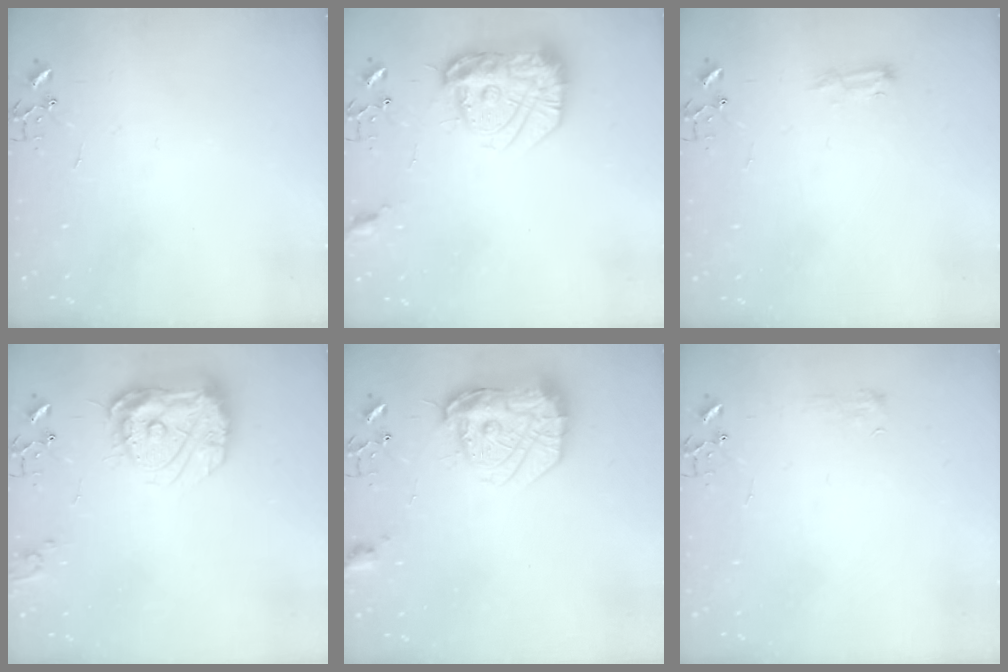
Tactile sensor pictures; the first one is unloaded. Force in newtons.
{"total": 17.7, "press": 17.6, "slide": 1.4}
{"total": 7.7, "press": 7.6, "slide": 0.9}
{"total": 17.3, "press": 17.2, "slide": 1.9}
{"total": 18.2, "press": 18.2, "slide": 1.5}
{"total": 6.0, "press": 6.0, "slide": 0.6}